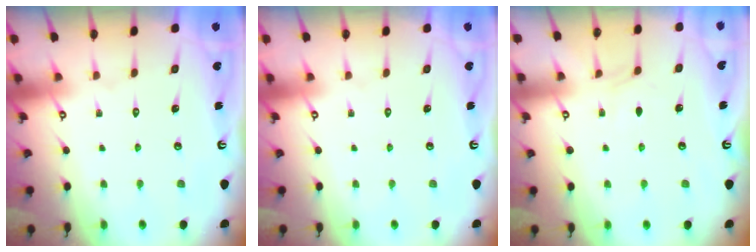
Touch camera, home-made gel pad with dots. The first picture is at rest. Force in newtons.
{"total": 0.0}
{"total": 3.0, "press": 2.9, "slide": 0.4}